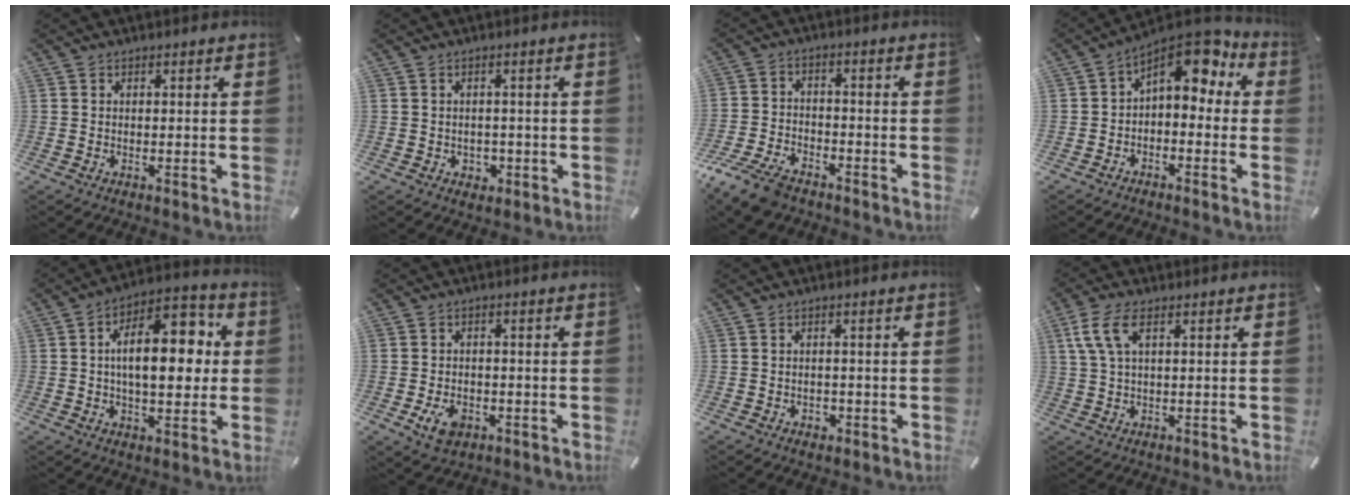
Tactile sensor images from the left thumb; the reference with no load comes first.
{"total": 2.3, "force": [-0.4, 2.2, 0.4], "torque": [-0.003, 0.001, -0.012]}
{"total": 9.1, "force": [-7.0, 4.2, 3.9], "torque": [-0.086, 0.031, -0.133]}
{"total": 7.5, "force": [3.8, 4.5, 4.6], "torque": [-0.062, -0.037, 0.065]}
{"total": 15.8, "force": [1.9, 8.4, 13.2], "torque": [-0.194, -0.004, 0.028]}
{"total": 5.3, "force": [-2.2, 3.7, 3.1], "torque": [-0.070, 0.007, -0.040]}
{"total": 1.5, "force": [-0.6, 1.3, 0.4], "torque": [-0.011, 0.004, -0.014]}
{"total": 6.5, "force": [2.3, 2.7, 5.5], "torque": [-0.125, -0.001, 0.038]}